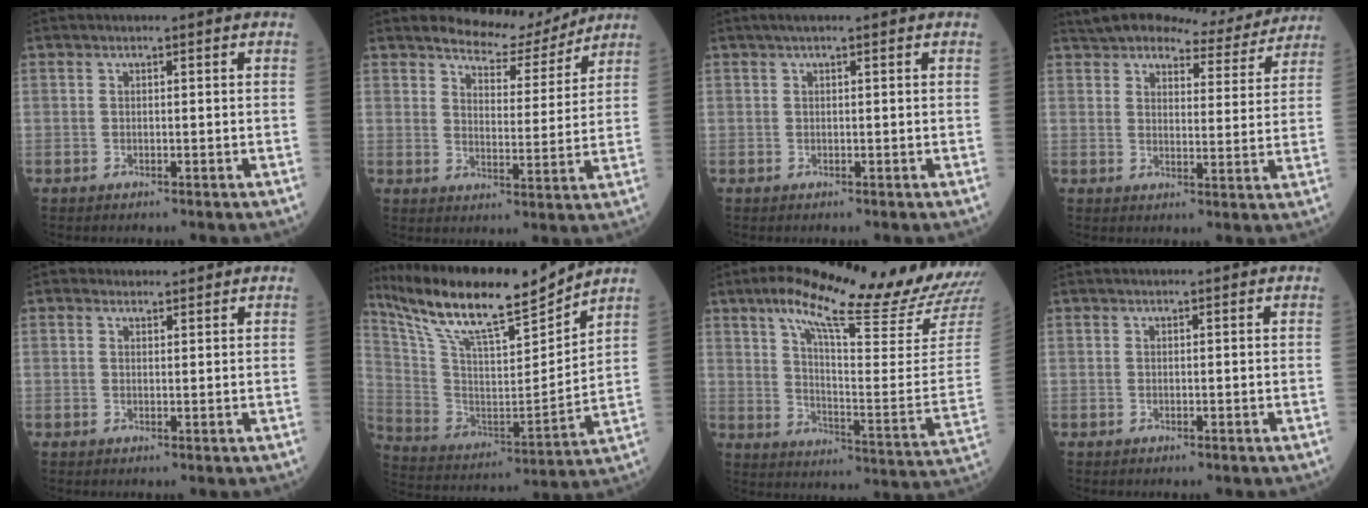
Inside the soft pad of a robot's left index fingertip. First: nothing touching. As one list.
[{"total": 7.6, "force": [7.3, 1.8, 0.9], "torque": [-0.022, -0.013, 0.107]}, {"total": 2.4, "force": [1.8, 0.1, 1.6], "torque": [-0.026, 0.023, 0.026]}, {"total": 12.4, "force": [11.6, 3.0, 3.1], "torque": [-0.034, 0.004, 0.145]}, {"total": 1.3, "force": [1.0, 0.8, 0.1], "torque": [-0.002, 0.005, 0.013]}, {"total": 18.7, "force": [15.8, 2.1, 9.7], "torque": [-0.189, -0.001, 0.288]}, {"total": 22.4, "force": [18.8, 0.8, 12.3], "torque": [-0.184, -0.045, 0.256]}, {"total": 0.0}]